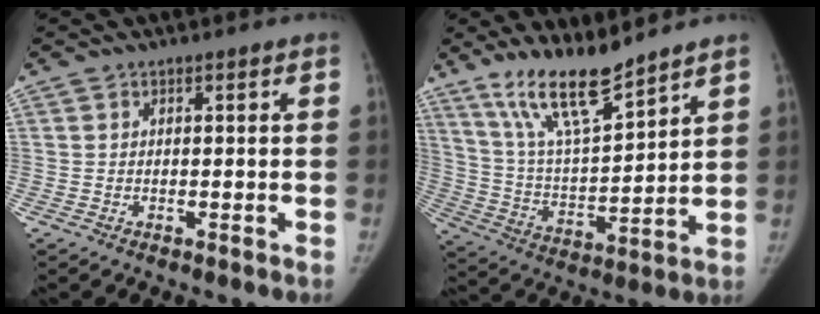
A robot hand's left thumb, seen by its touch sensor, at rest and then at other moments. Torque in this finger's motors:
{"motor_torque": [0.23, 0.16, 1.44, -1.33, 0.12]}